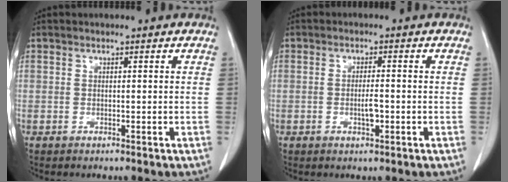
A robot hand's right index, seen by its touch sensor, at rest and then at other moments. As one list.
[{"total": 2.5, "force": [-0.6, 0.6, 2.4], "torque": [-0.045, 0.000, -0.009]}]